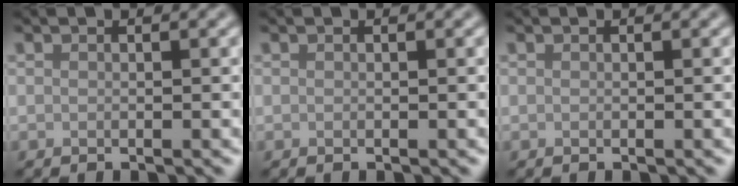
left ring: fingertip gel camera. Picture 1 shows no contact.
{"total": 0.0}
{"total": 0.0}